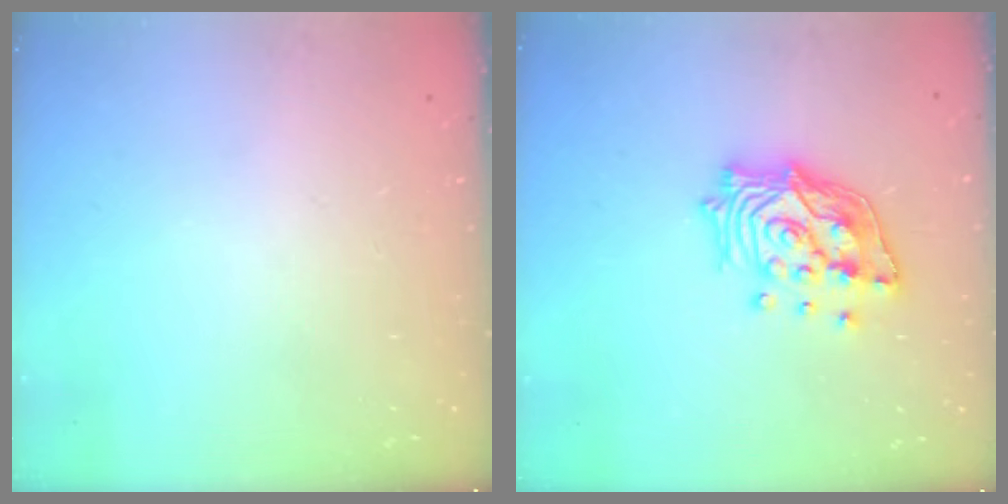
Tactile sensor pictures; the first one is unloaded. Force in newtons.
{"total": 14.8, "press": 14.7, "slide": 1.6}